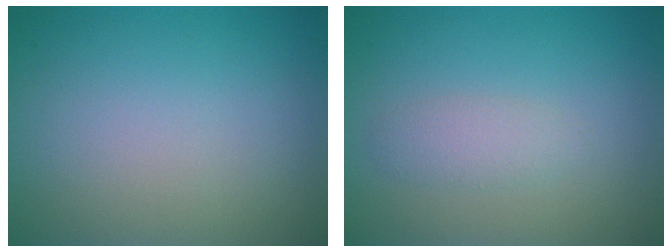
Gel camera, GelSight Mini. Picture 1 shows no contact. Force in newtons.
{"total": 1.5, "press": 1.5, "slide": 0.1}